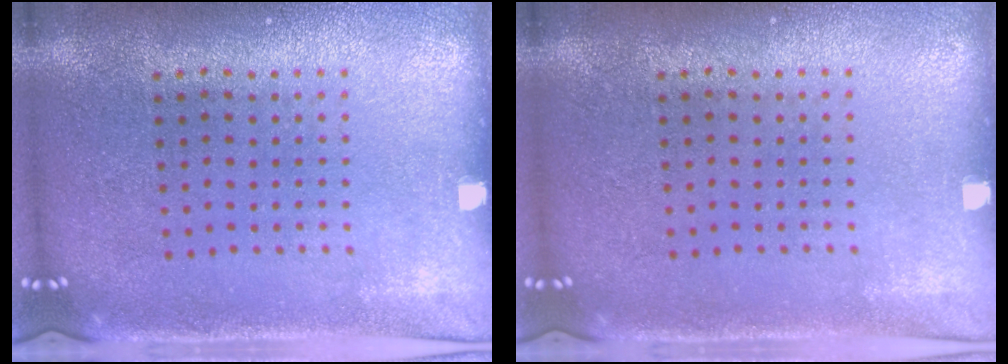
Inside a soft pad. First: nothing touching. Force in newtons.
{"total": 0.0}